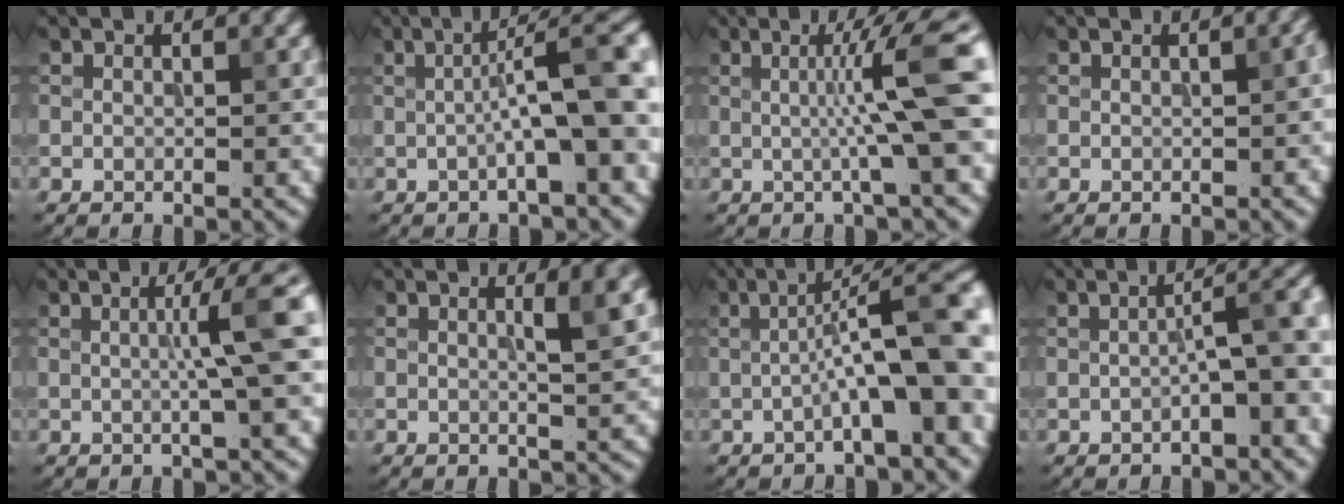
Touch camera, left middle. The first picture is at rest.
{"total": 7.8, "force": [-0.3, 1.5, 7.7], "torque": [-0.107, 0.019, -0.008]}
{"total": 7.0, "force": [0.5, 0.7, 6.9], "torque": [-0.105, 0.008, 0.006]}
{"total": 1.7, "force": [0.1, 0.6, 1.6], "torque": [-0.012, 0.008, 0.000]}
{"total": 5.0, "force": [0.5, 0.4, 4.9], "torque": [-0.070, 0.008, 0.005]}
{"total": 3.7, "force": [1.0, 0.8, 3.4], "torque": [-0.042, 0.003, 0.010]}
{"total": 9.0, "force": [-1.2, 2.0, 8.7], "torque": [-0.124, 0.023, -0.021]}
{"total": 5.0, "force": [-0.6, 1.1, 4.9], "torque": [-0.068, 0.014, -0.009]}